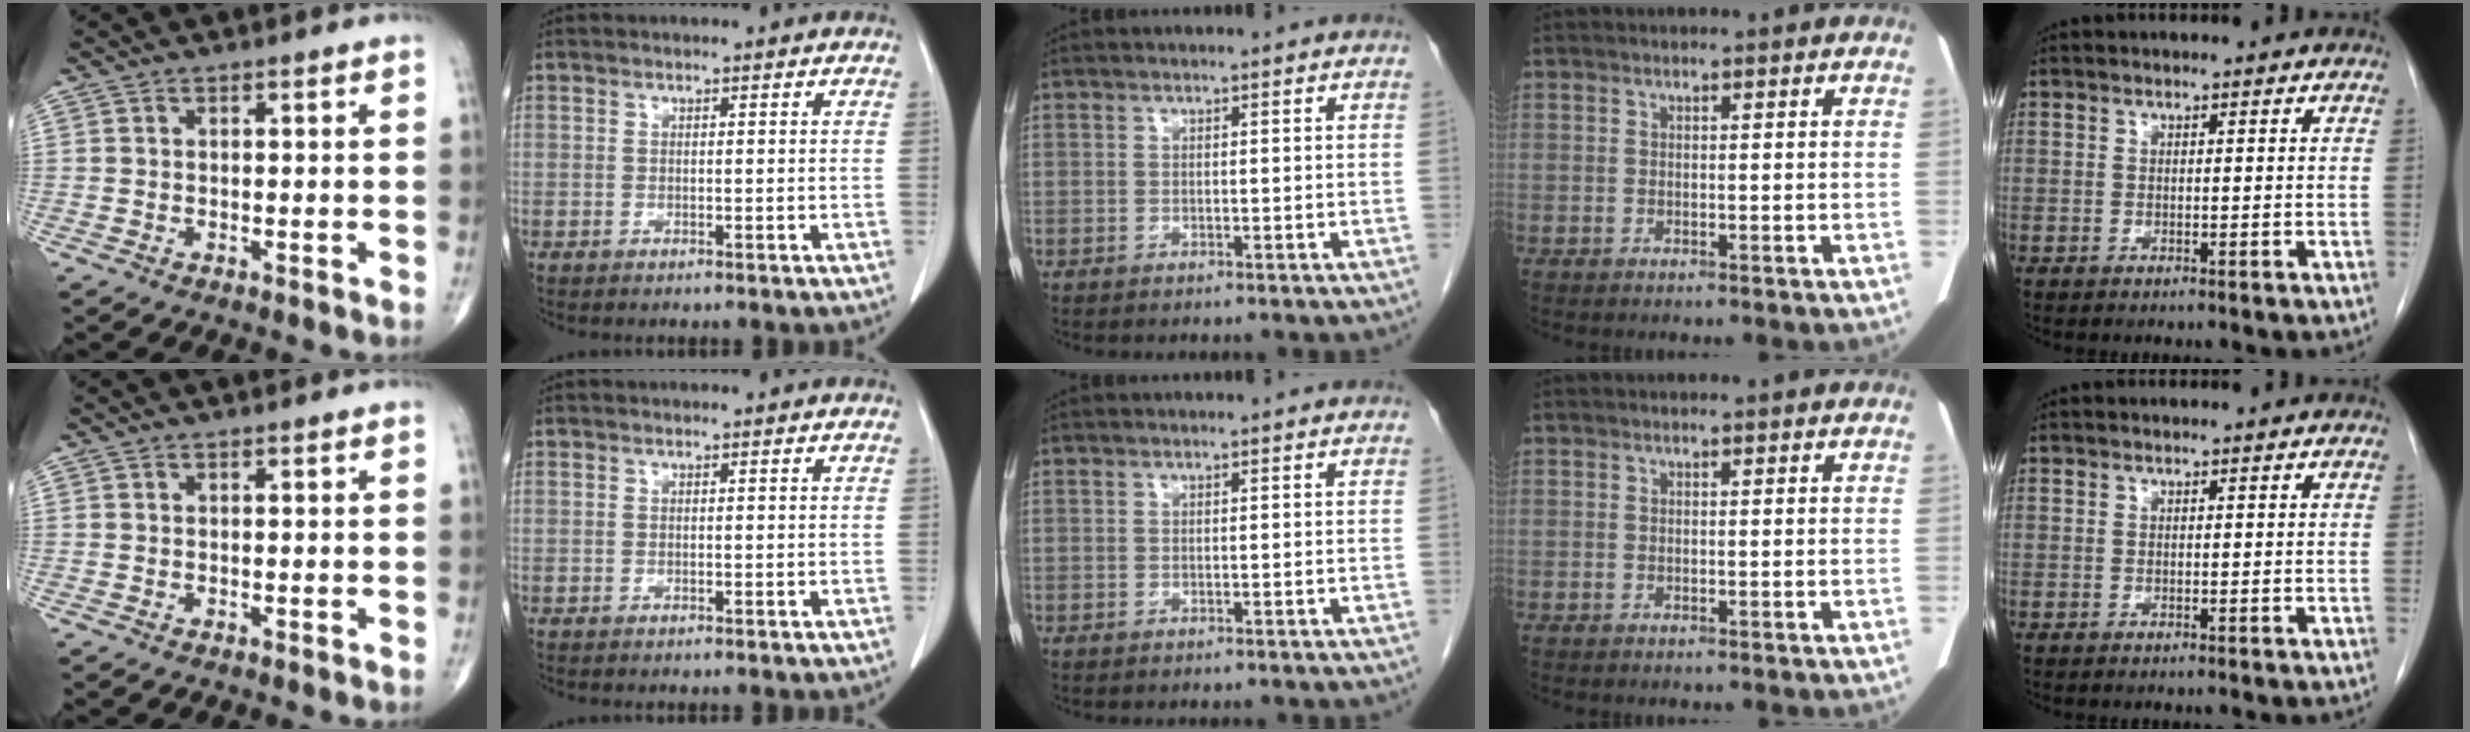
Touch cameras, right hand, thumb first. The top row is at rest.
{}